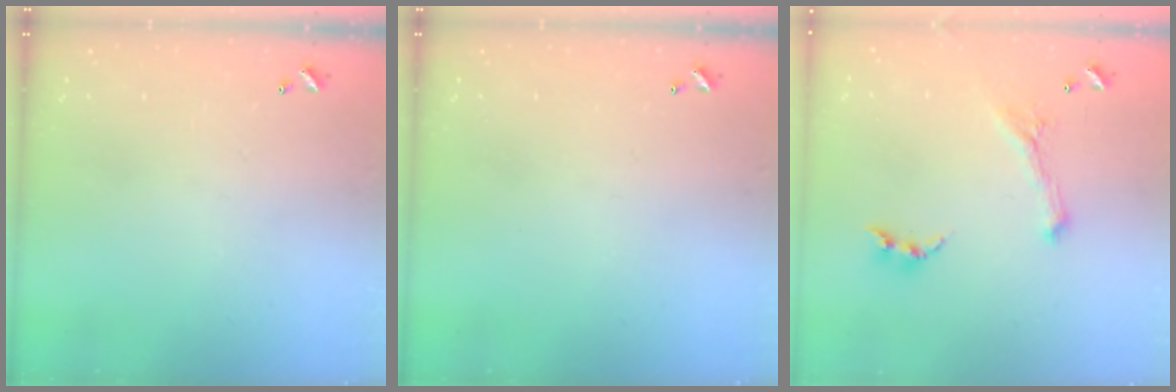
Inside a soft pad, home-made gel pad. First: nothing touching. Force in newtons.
{"total": 0.0}
{"total": 0.7, "press": 0.6, "slide": 0.3}